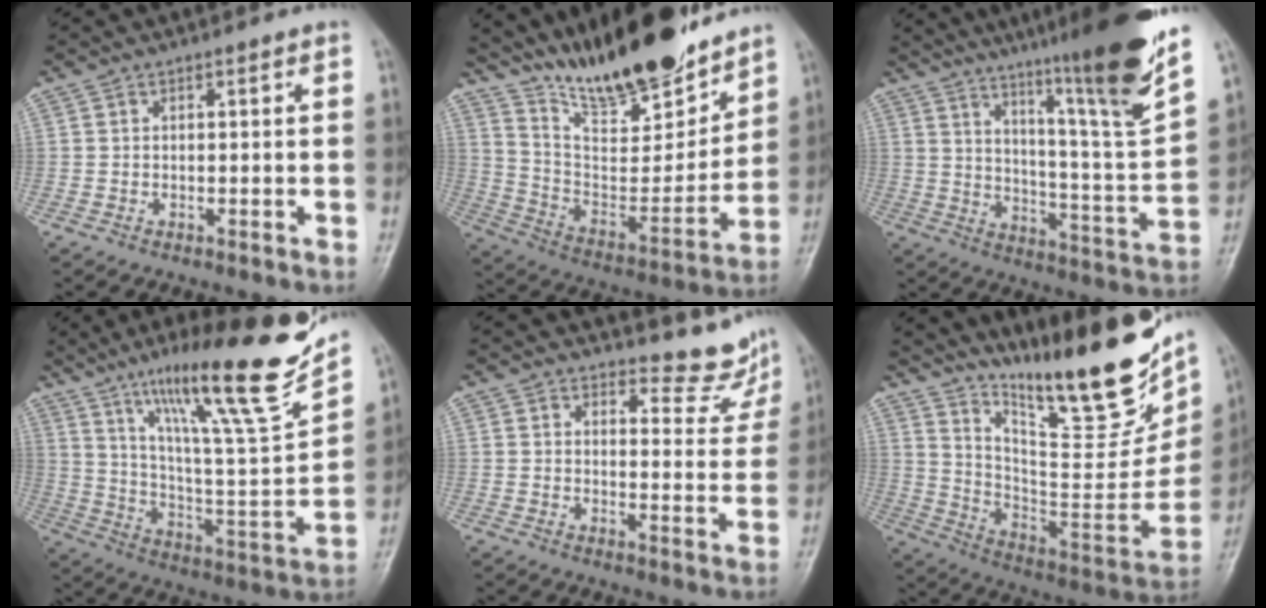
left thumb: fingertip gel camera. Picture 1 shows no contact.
{"total": 21.0, "force": [17.4, 5.5, 10.4], "torque": [-0.126, -0.105, 0.302]}
{"total": 23.1, "force": [15.6, 1.2, 17.1], "torque": [-0.234, -0.077, 0.236]}
{"total": 25.2, "force": [17.1, 2.8, 18.2], "torque": [-0.261, -0.073, 0.288]}
{"total": 7.3, "force": [7.0, 1.9, 0.4], "torque": [0.018, -0.074, 0.081]}
{"total": 26.7, "force": [18.5, 6.2, 18.1], "torque": [-0.242, -0.103, 0.299]}